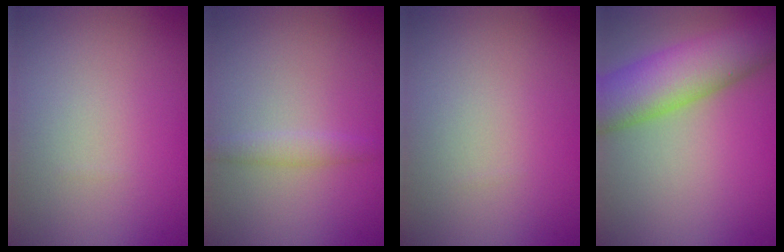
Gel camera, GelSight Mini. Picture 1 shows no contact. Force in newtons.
{"total": 1.4, "press": 1.4, "slide": 0.0}
{"total": 0.0}
{"total": 9.0, "press": 9.0, "slide": 0.3}